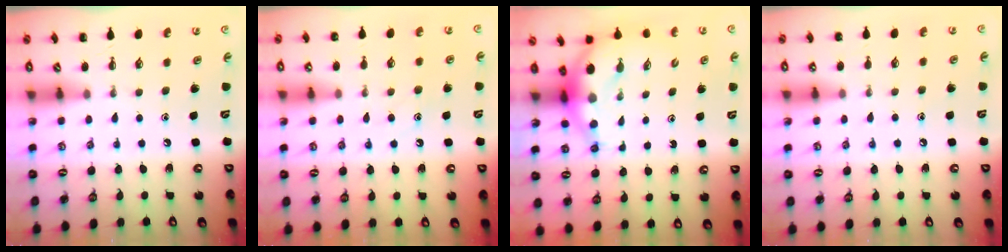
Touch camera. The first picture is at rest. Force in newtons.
{"total": 8.1, "press": 8.0, "slide": 1.1}
{"total": 7.4, "press": 7.1, "slide": 1.9}
{"total": 4.1, "press": 4.0, "slide": 1.1}